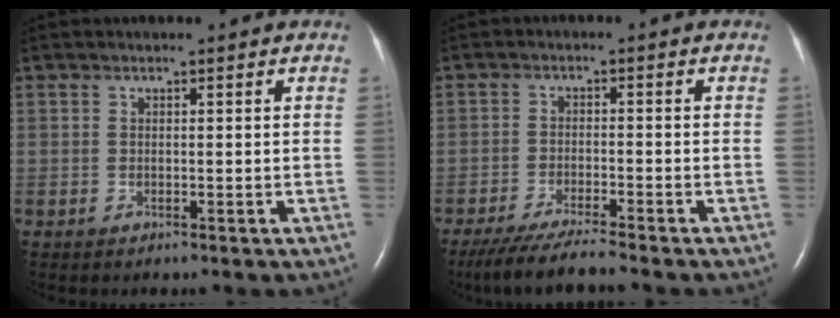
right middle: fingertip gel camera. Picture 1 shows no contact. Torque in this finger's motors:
{"motor_torque": [0.12, -0.13, 0.04, 0.03]}